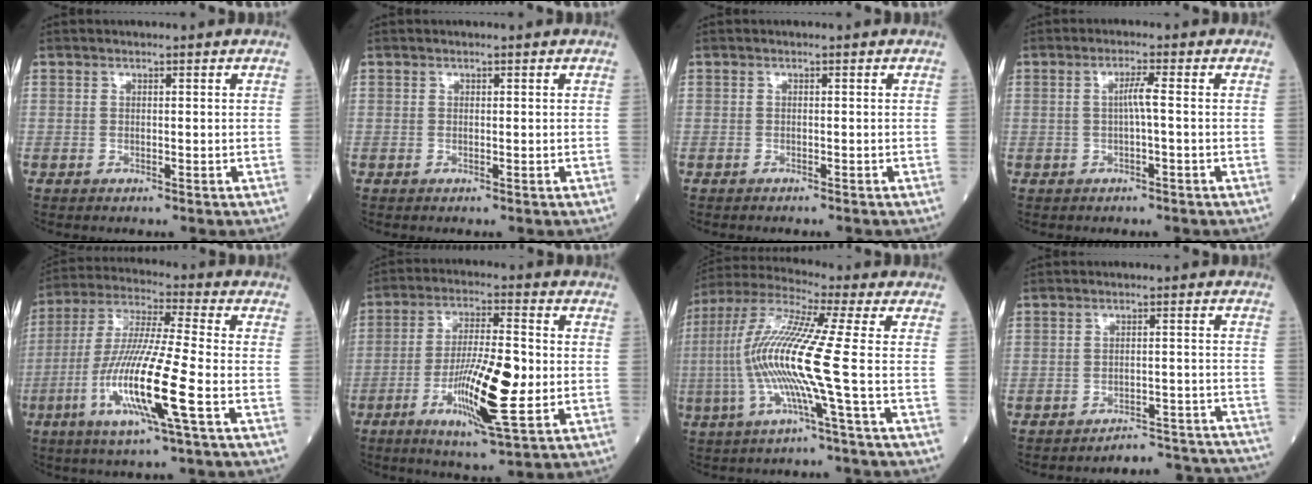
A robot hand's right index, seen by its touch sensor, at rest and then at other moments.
{"total": 0.0}
{"total": 0.8, "force": [-0.8, 0.0, 0.2], "torque": [-0.001, 0.000, -0.013]}
{"total": 2.4, "force": [-0.1, -0.4, 2.4], "torque": [-0.044, 0.003, -0.002]}
{"total": 15.5, "force": [-5.1, 0.1, 14.7], "torque": [-0.301, -0.017, -0.101]}
{"total": 13.4, "force": [-3.0, 1.9, 12.9], "torque": [-0.235, -0.008, -0.052]}
{"total": 13.2, "force": [-2.3, -1.3, 12.9], "torque": [-0.268, 0.002, -0.060]}
{"total": 13.2, "force": [-13.2, 0.5, 0.5], "torque": [0.028, 0.028, -0.156]}